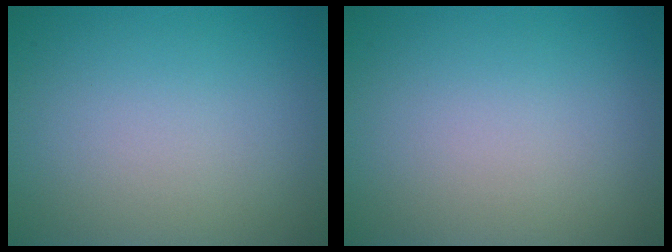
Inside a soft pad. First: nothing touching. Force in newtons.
{"total": 0.0}